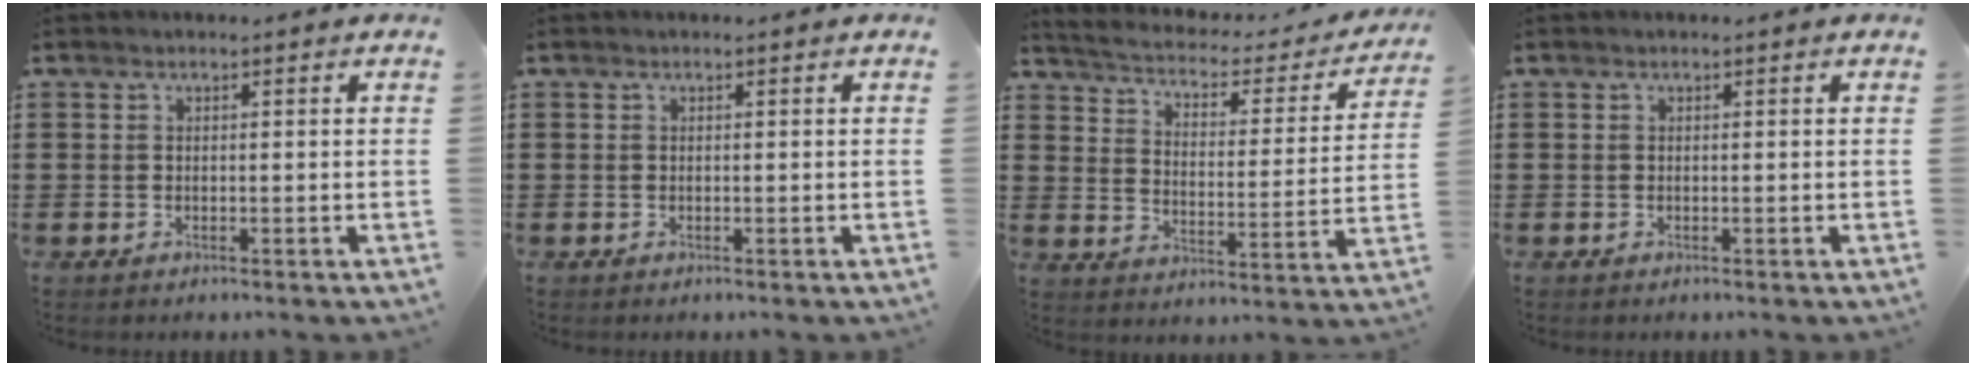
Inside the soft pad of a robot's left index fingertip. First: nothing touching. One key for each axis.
{"total": 0.0}
{"total": 2.5, "fx": 2.2, "fy": 0.6, "fz": 1.0, "tx": -0.037, "ty": -0.024, "tz": 0.027}
{"total": 0.0}